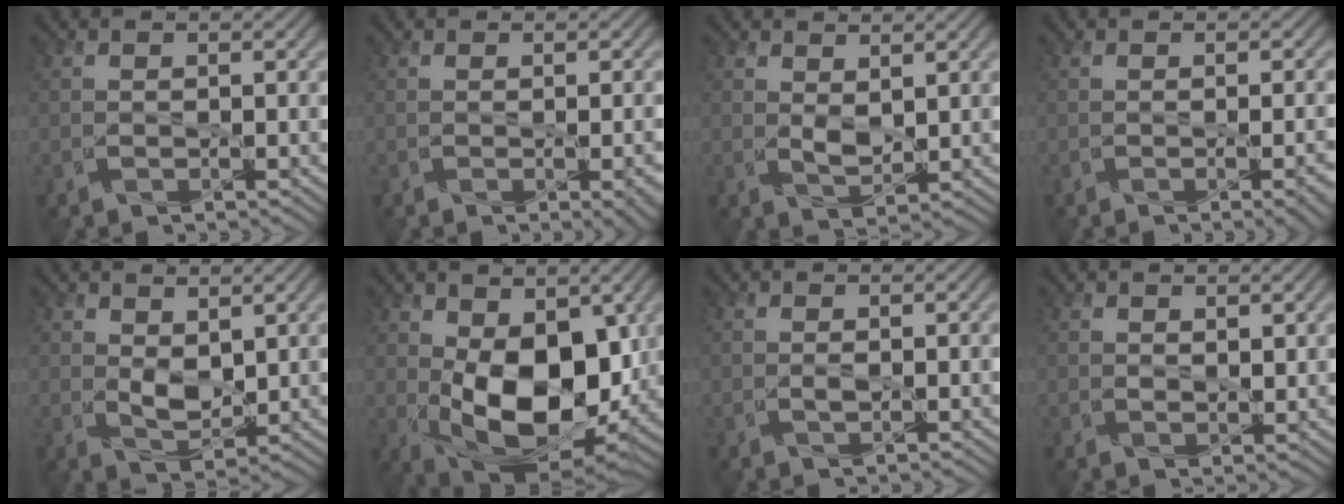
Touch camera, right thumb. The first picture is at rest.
{"total": 2.9, "force": [-0.7, 0.4, 2.8], "torque": [-0.036, 0.002, -0.004]}
{"total": 2.4, "force": [1.4, 0.7, 1.8], "torque": [-0.041, -0.003, 0.031]}
{"total": 3.3, "force": [-0.8, 0.5, 3.2], "torque": [-0.041, 0.002, -0.006]}
{"total": 3.7, "force": [1.7, 1.7, 2.8], "torque": [-0.063, -0.004, 0.037]}
{"total": 13.7, "force": [0.6, 7.8, 11.3], "torque": [-0.198, -0.017, 0.017]}
{"total": 0.8, "force": [0.2, -0.1, 0.8], "torque": [-0.019, 0.002, 0.005]}
{"total": 1.7, "force": [1.3, 0.3, 1.0], "torque": [-0.025, -0.003, 0.030]}